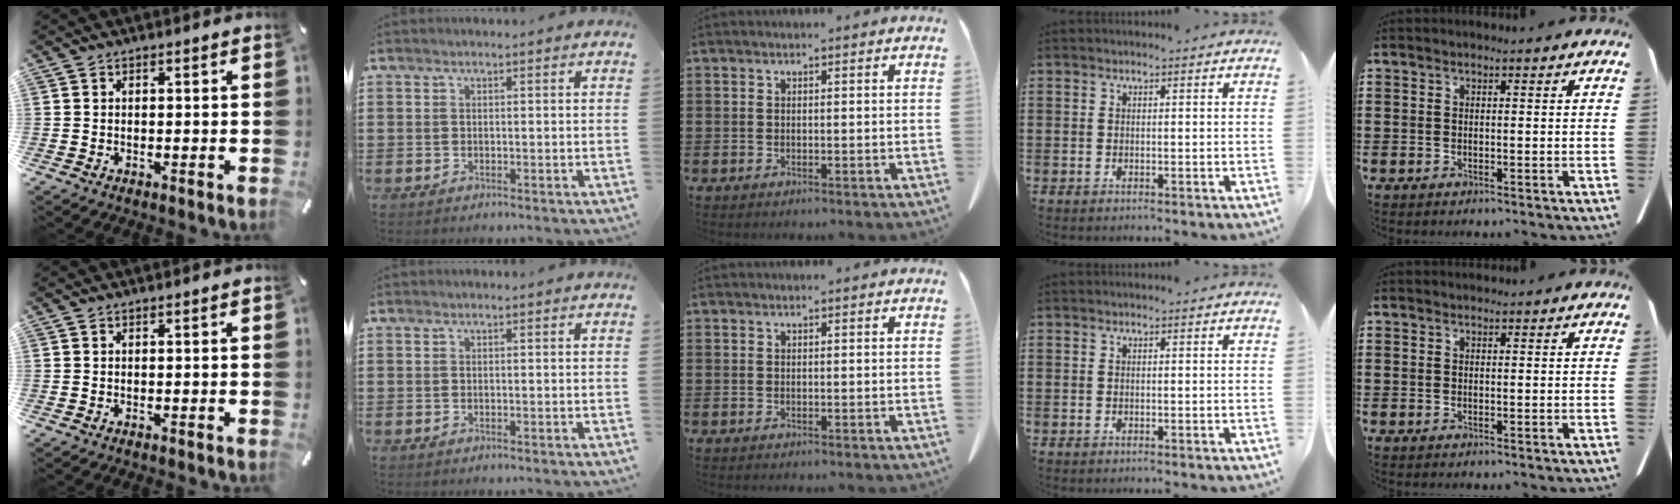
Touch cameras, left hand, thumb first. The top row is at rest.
{"little": {"total": 0.5, "force": [0.5, 0.1, 0.0], "torque": [0.007, -0.001, 0.007]}}